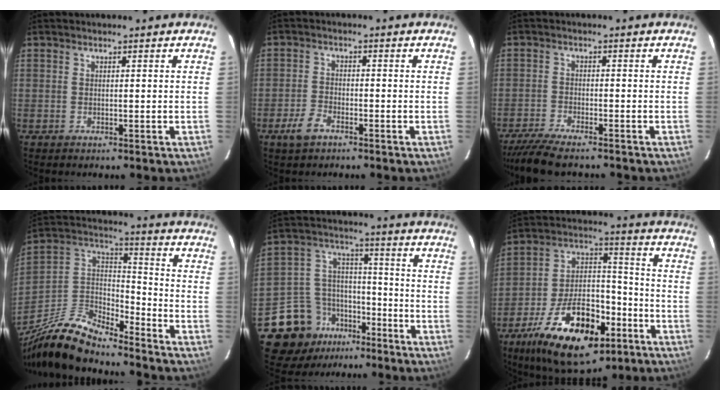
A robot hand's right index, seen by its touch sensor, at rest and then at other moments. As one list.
[{"total": 4.5, "force": [-3.0, 2.2, 2.6], "torque": [-0.068, 0.000, -0.057]}, {"total": 8.5, "force": [-7.5, 1.4, 3.8], "torque": [-0.096, -0.021, -0.132]}, {"total": 17.5, "force": [-14.3, 4.5, 9.0], "torque": [-0.199, -0.004, -0.278]}, {"total": 13.8, "force": [-9.4, 9.1, 4.3], "torque": [-0.112, 0.047, -0.153]}, {"total": 22.4, "force": [-11.9, 11.6, 15.1], "torque": [-0.287, 0.012, -0.185]}]